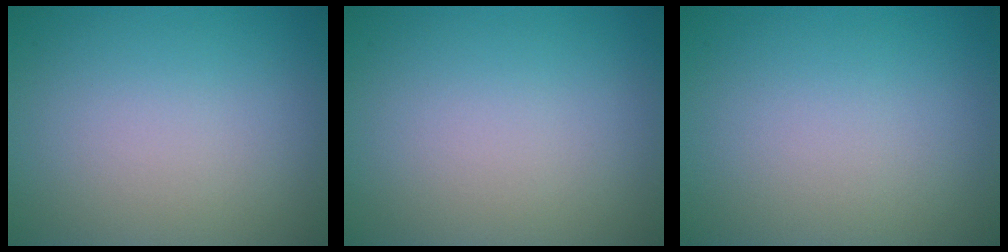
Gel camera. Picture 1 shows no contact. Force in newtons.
{"total": 0.0}
{"total": 0.0}